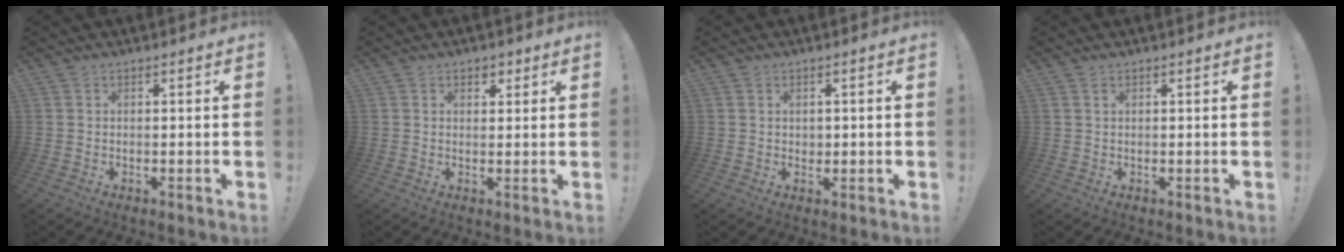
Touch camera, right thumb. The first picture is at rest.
{"total": 2.5, "force": [1.3, 1.9, 1.0], "torque": [-0.009, 0.000, 0.021]}
{"total": 1.7, "force": [0.8, 1.5, 0.1], "torque": [0.006, 0.000, 0.012]}
{"total": 0.9, "force": [0.5, 0.3, 0.6], "torque": [-0.014, 0.002, 0.009]}